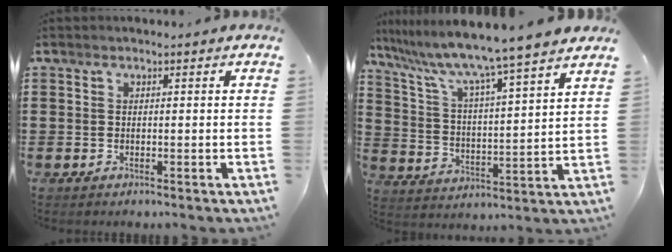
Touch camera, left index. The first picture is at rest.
{"total": 8.2, "force": [7.3, -1.1, 3.6], "torque": [-0.103, -0.058, 0.116]}